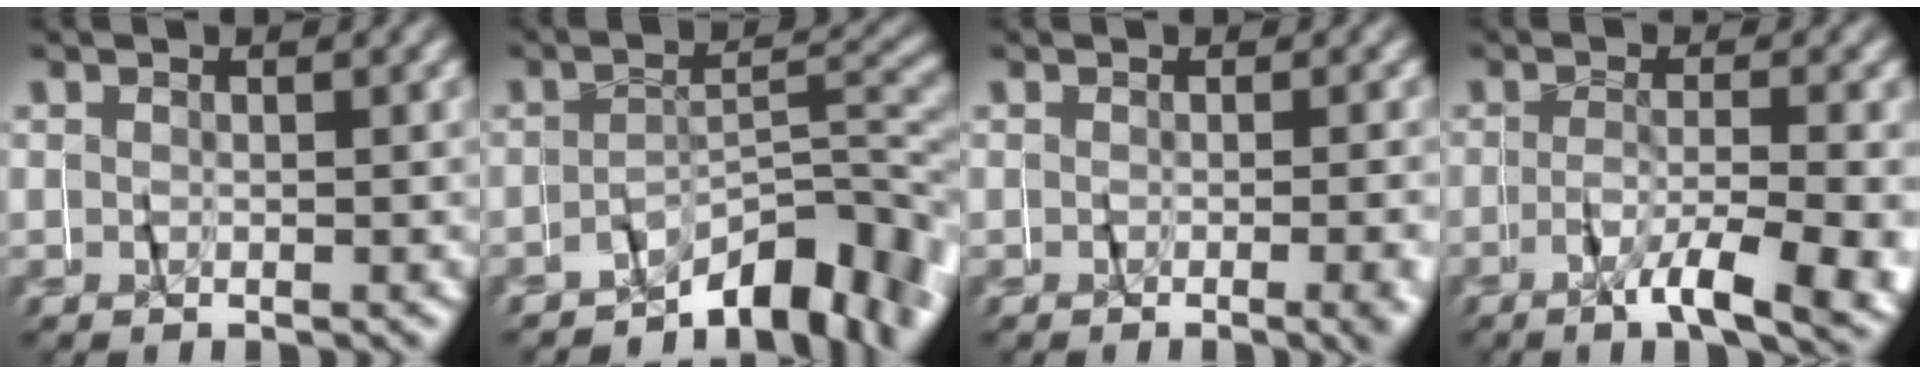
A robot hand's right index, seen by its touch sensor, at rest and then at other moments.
{"total": 7.4, "force": [-6.1, 1.6, 3.8], "torque": [-0.054, -0.009, -0.092]}
{"total": 2.0, "force": [-1.1, -0.7, 1.6], "torque": [-0.027, -0.009, -0.012]}
{"total": 7.5, "force": [-4.0, 1.6, 6.2], "torque": [-0.094, -0.017, -0.062]}